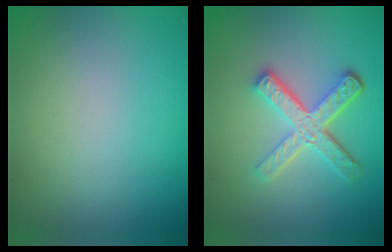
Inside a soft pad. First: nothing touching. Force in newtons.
{"total": 5.0, "press": 3.6, "slide": 3.5}